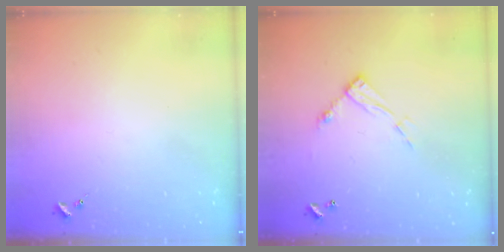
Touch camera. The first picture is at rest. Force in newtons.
{"total": 10.4, "press": 10.3, "slide": 0.7}